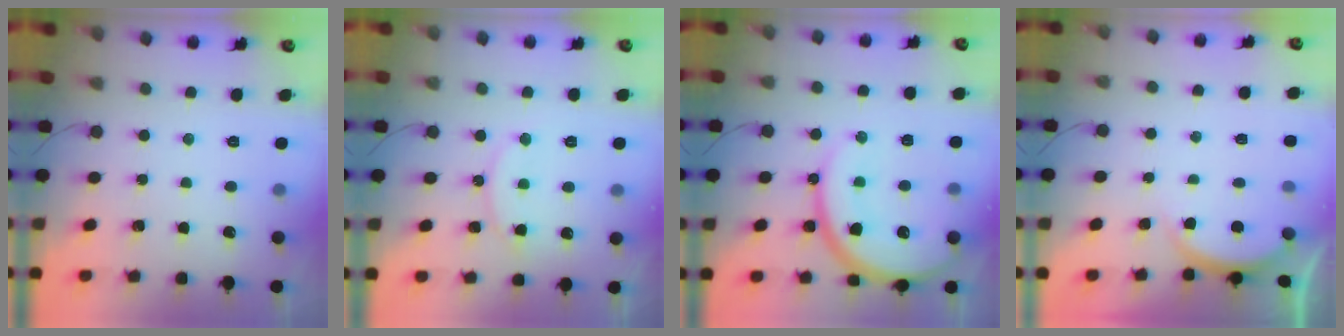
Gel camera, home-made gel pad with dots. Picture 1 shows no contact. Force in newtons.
{"total": 10.6, "press": 10.6, "slide": 0.8}
{"total": 18.8, "press": 18.8, "slide": 1.6}
{"total": 3.0, "press": 2.9, "slide": 0.5}